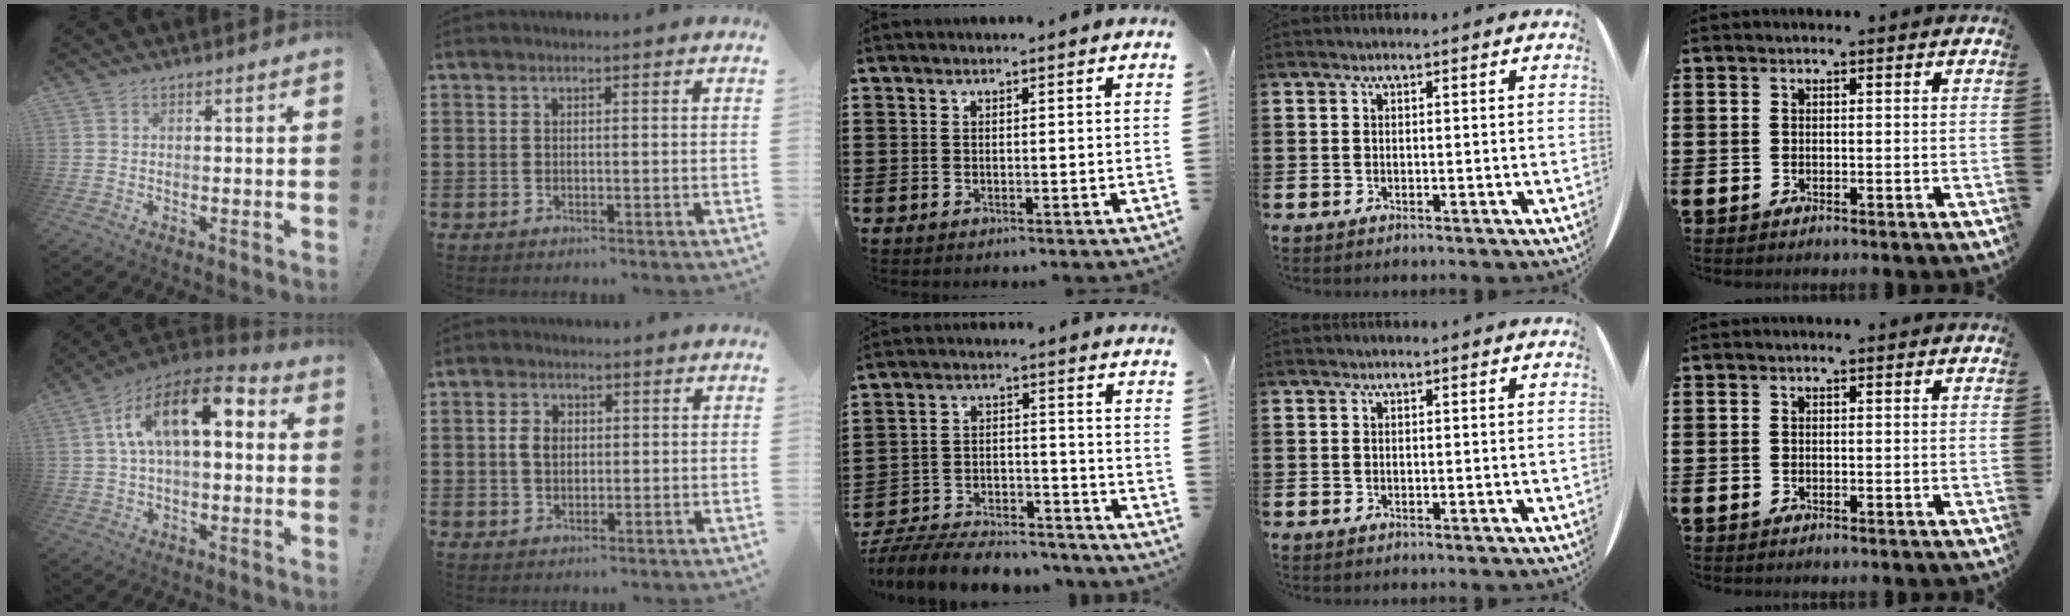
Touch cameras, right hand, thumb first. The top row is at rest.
{"thumb": {"total": 16.4, "force": [4.4, 7.9, 13.7], "torque": [-0.242, -0.007, 0.067]}, "index": {"total": 2.8, "force": [0.2, 2.0, 1.9], "torque": [-0.042, 0.011, 0.002]}, "middle": {"total": 8.0, "force": [-7.7, 1.5, 1.7], "torque": [-0.035, 0.016, -0.150]}}